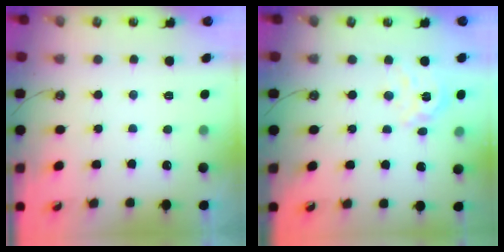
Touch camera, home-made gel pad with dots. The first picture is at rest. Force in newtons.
{"total": 9.9, "press": 9.9, "slide": 0.8}